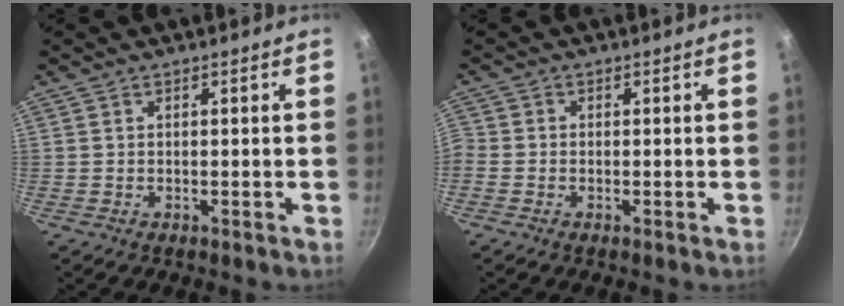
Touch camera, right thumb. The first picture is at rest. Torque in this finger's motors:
{"motor_torque": [0.04, 0.04, 0.18, -0.12, 0.09]}